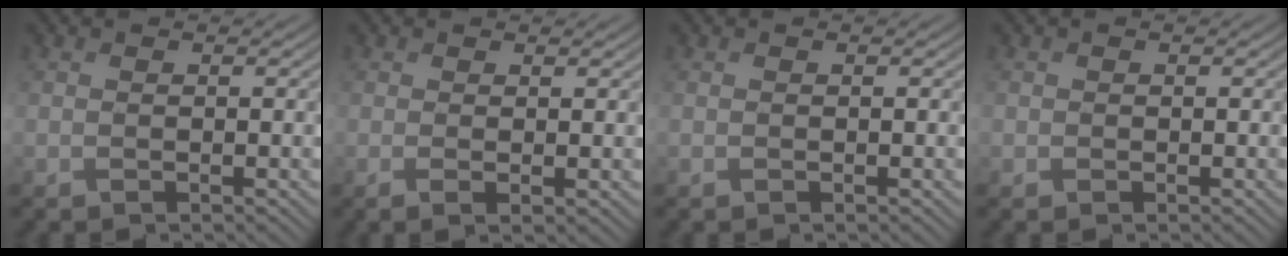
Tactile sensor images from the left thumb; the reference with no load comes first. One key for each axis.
{"total": 1.4, "fx": 0.3, "fy": 0.0, "fz": 1.3, "tx": -0.029, "ty": -0.003, "tz": 0.005}
{"total": 0.0}
{"total": 0.6, "fx": 0.1, "fy": 0.5, "fz": -0.1, "tx": 0.003, "ty": -0.003, "tz": 0.000}